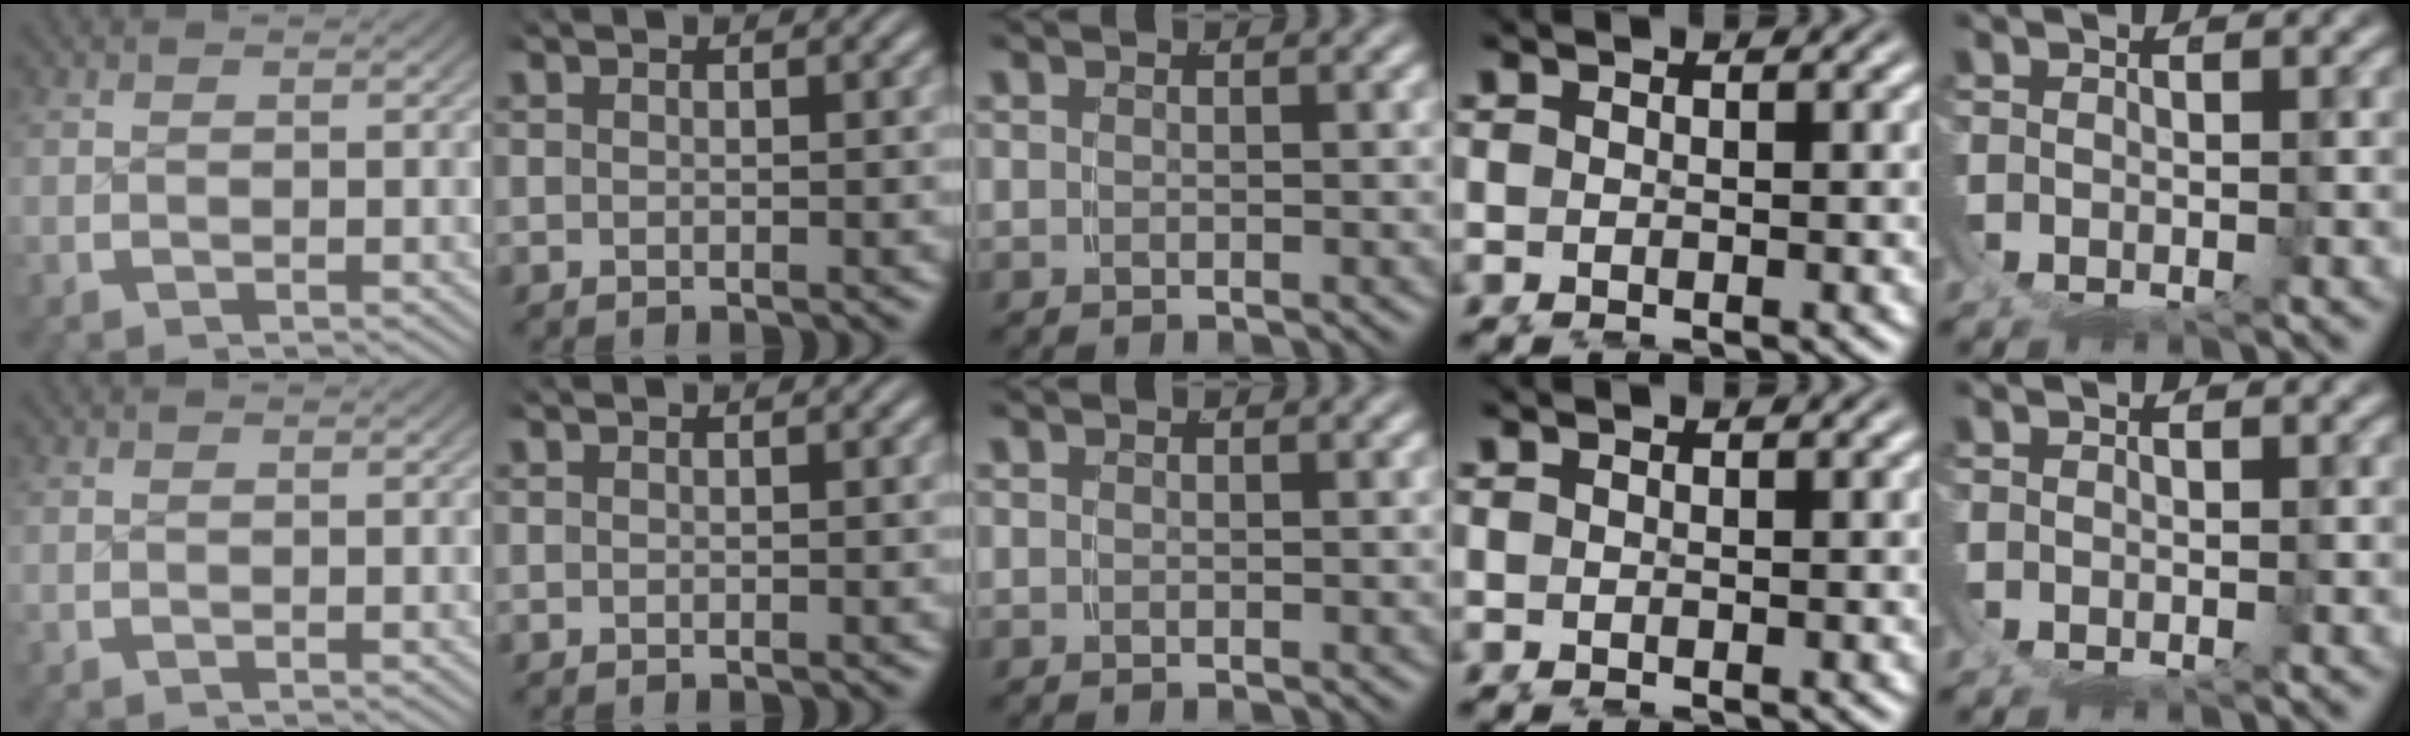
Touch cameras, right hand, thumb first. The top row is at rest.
{}